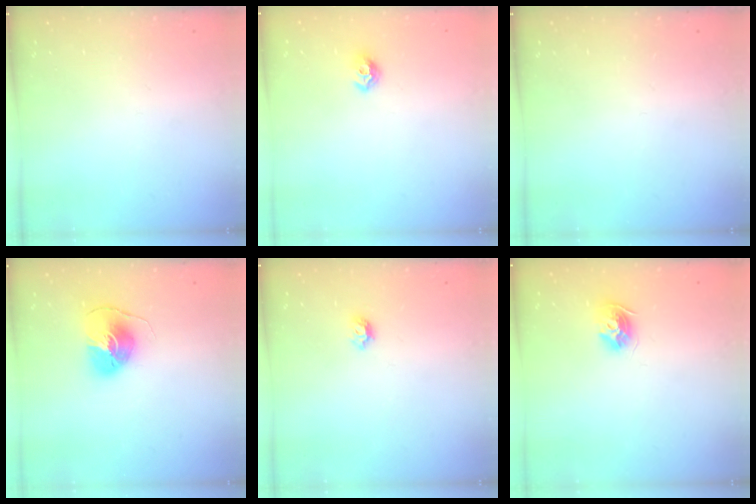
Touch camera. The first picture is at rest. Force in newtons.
{"total": 6.5, "press": 6.5, "slide": 0.7}
{"total": 0.0}
{"total": 8.1, "press": 8.1, "slide": 0.3}
{"total": 5.9, "press": 5.8, "slide": 0.9}
{"total": 9.5, "press": 9.5, "slide": 0.4}